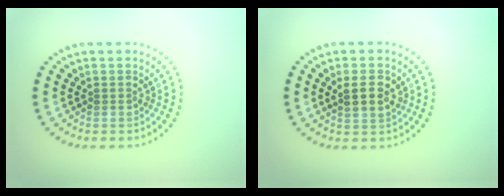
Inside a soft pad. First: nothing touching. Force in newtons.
{"total": 2.8, "press": 2.7, "slide": 0.7}